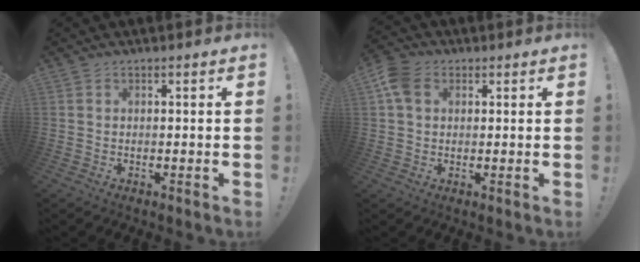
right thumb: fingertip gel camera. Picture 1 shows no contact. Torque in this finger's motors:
{"motor_torque": [0.73, 0.77, 0.13, 0.23, 0.05]}